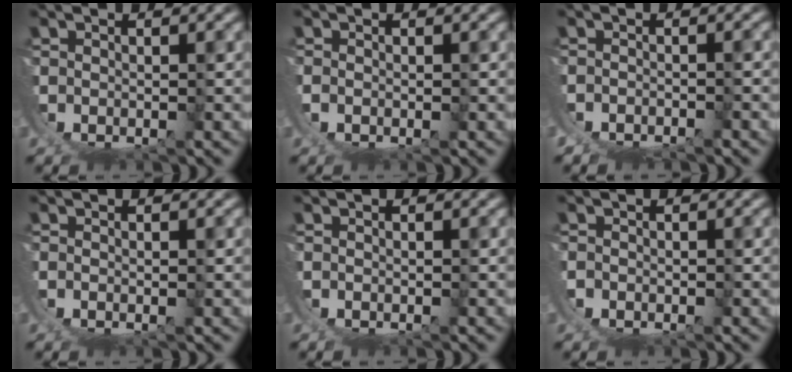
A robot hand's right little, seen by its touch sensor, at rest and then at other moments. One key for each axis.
{"total": 0.6, "fx": 0.2, "fy": 0.4, "fz": 0.4, "tx": -0.014, "ty": 0.000, "tz": 0.003}
{"total": 4.1, "fx": -1.6, "fy": 3.4, "fz": 1.6, "tx": -0.053, "ty": -0.014, "tz": -0.023}
{"total": 0.6, "fx": 0.1, "fy": 0.2, "fz": 0.5, "tx": -0.013, "ty": -0.001, "tz": 0.002}
{"total": 0.8, "fx": -0.4, "fy": 0.6, "fz": 0.3, "tx": -0.010, "ty": -0.002, "tz": -0.006}
{"total": 1.6, "fx": -0.1, "fy": 1.6, "fz": 0.4, "tx": -0.018, "ty": -0.002, "tz": -0.005}